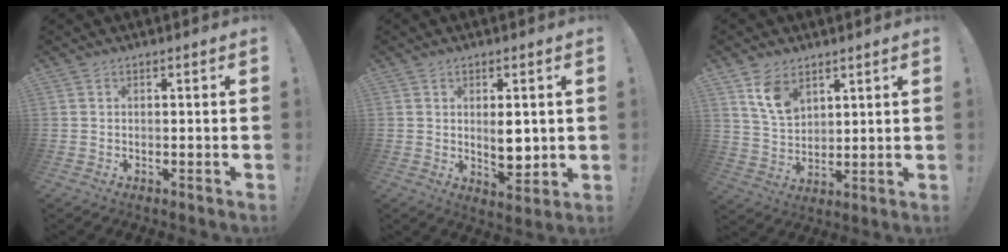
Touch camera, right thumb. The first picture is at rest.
{"total": 6.8, "force": [1.1, 3.7, 5.6], "torque": [-0.075, -0.008, 0.019]}
{"total": 9.9, "force": [6.2, 6.3, 4.5], "torque": [-0.072, -0.032, 0.122]}